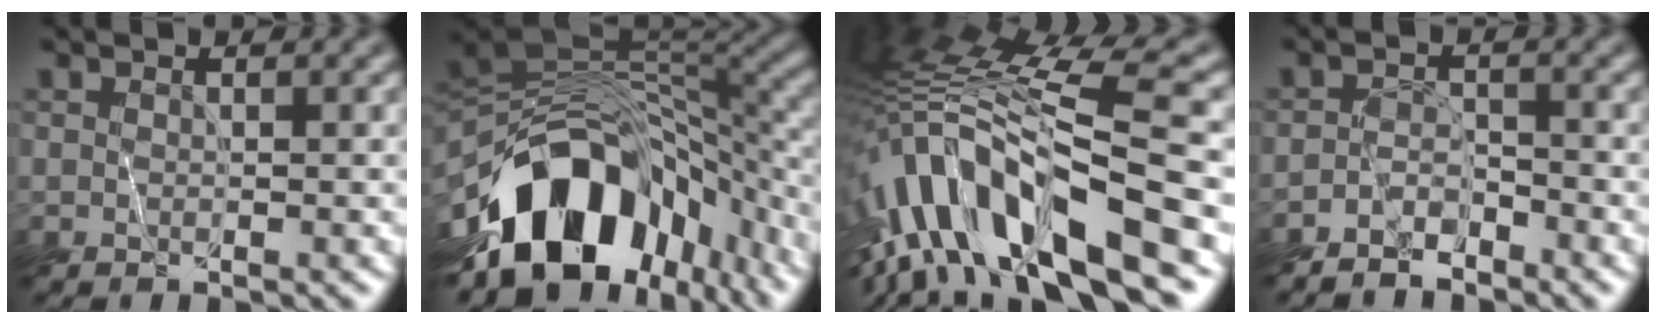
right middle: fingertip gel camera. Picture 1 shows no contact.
{"total": 14.8, "force": [-7.9, 8.3, 9.3], "torque": [-0.168, 0.001, -0.121]}
{"total": 12.6, "force": [-6.6, 2.7, 10.4], "torque": [-0.190, 0.025, -0.113]}
{"total": 3.2, "force": [-3.2, 0.5, 0.2], "torque": [-0.001, -0.002, -0.066]}